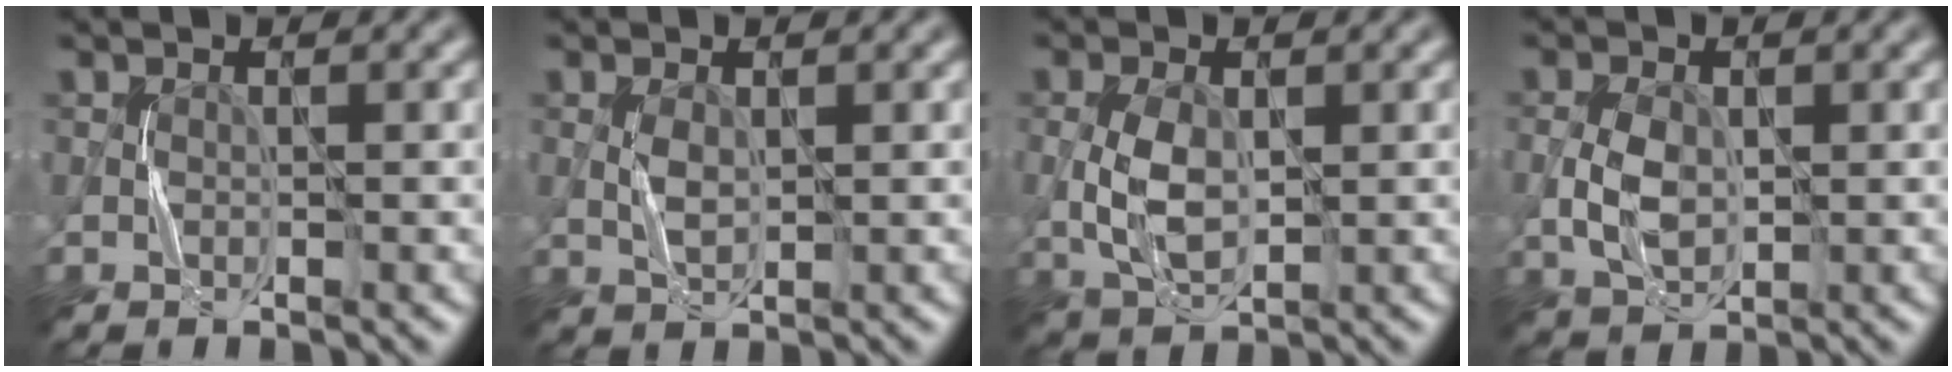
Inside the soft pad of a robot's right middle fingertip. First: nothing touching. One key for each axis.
{"total": 1.5, "fx": 0.4, "fy": 0.8, "fz": 1.2, "tx": -0.028, "ty": 0.001, "tz": 0.010}
{"total": 3.8, "fx": 0.0, "fy": 2.2, "fz": 3.1, "tx": -0.074, "ty": -0.002, "tz": 0.006}
{"total": 3.2, "fx": 0.0, "fy": 2.1, "fz": 2.3, "tx": -0.053, "ty": 0.001, "tz": 0.003}